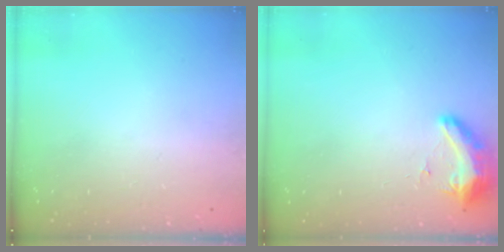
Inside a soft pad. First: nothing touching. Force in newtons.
{"total": 16.9, "press": 11.4, "slide": 12.5}